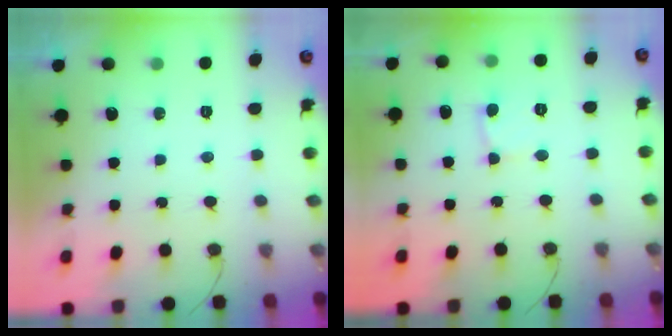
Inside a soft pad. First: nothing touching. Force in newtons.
{"total": 2.9, "press": 2.9, "slide": 0.2}